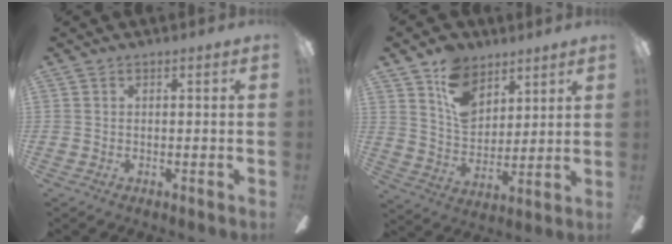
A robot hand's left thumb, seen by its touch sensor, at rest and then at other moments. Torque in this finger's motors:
{"motor_torque": [1.70, 1.06, 1.29, -0.75, 0.09]}